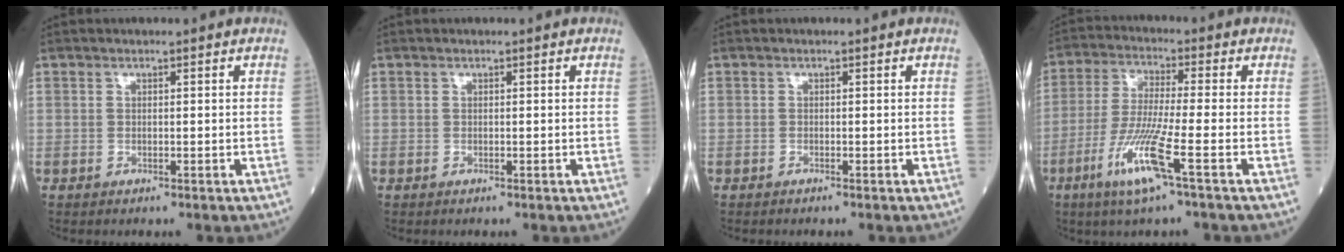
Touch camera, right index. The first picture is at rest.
{"total": 0.0}
{"total": 0.0}
{"total": 9.8, "force": [-4.6, -0.7, 8.6], "torque": [-0.173, -0.021, -0.095]}